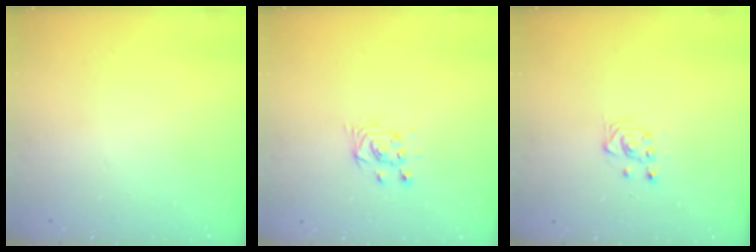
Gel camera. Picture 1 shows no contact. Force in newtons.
{"total": 3.9, "press": 3.9, "slide": 0.3}
{"total": 3.0, "press": 2.8, "slide": 1.0}